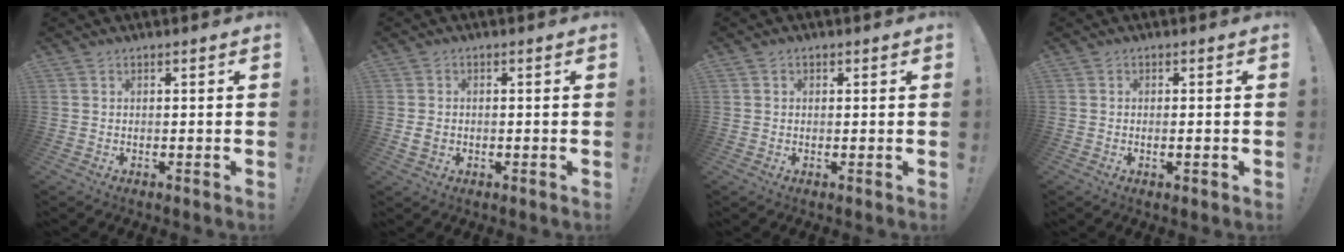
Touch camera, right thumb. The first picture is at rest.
{"total": 2.6, "force": [-0.3, 2.1, 1.5], "torque": [-0.026, 0.001, -0.006]}
{"total": 1.0, "force": [0.1, 0.9, 0.4], "torque": [-0.005, 0.003, 0.002]}
{"total": 1.4, "force": [-0.3, 0.0, 1.4], "torque": [-0.021, -0.001, -0.005]}